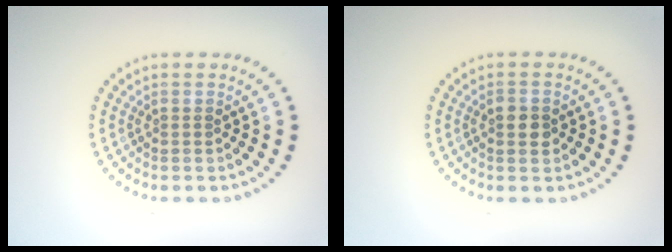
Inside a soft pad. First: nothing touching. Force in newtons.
{"total": 2.2, "press": 2.2, "slide": 0.1}